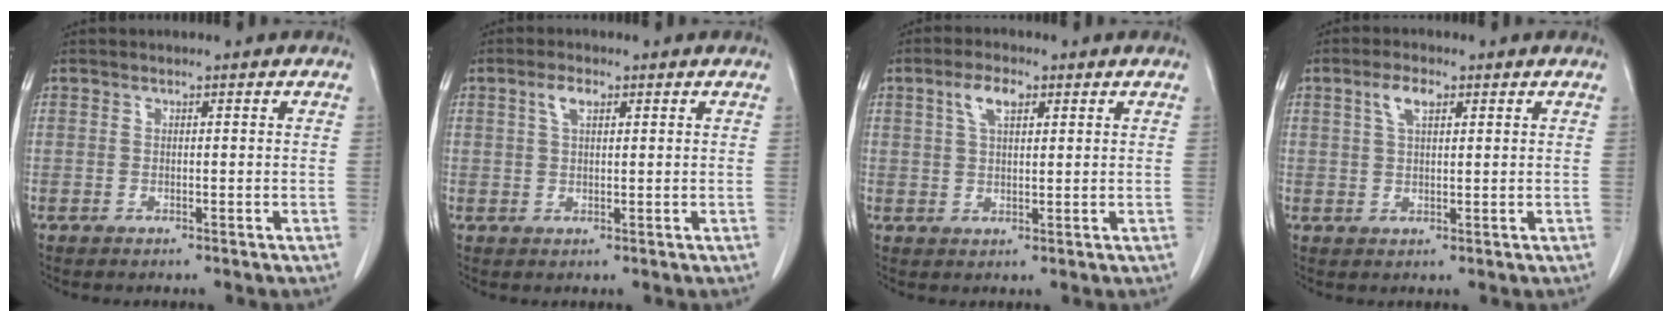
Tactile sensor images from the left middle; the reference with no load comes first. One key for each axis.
{"total": 2.5, "fx": 1.3, "fy": 1.0, "fz": 1.9, "tx": -0.042, "ty": 0.005, "tz": 0.027}
{"total": 4.3, "fx": 2.1, "fy": 1.7, "fz": 3.3, "tx": -0.070, "ty": 0.007, "tz": 0.042}
{"total": 3.5, "fx": 1.8, "fy": 1.3, "fz": 2.7, "tx": -0.059, "ty": 0.006, "tz": 0.037}